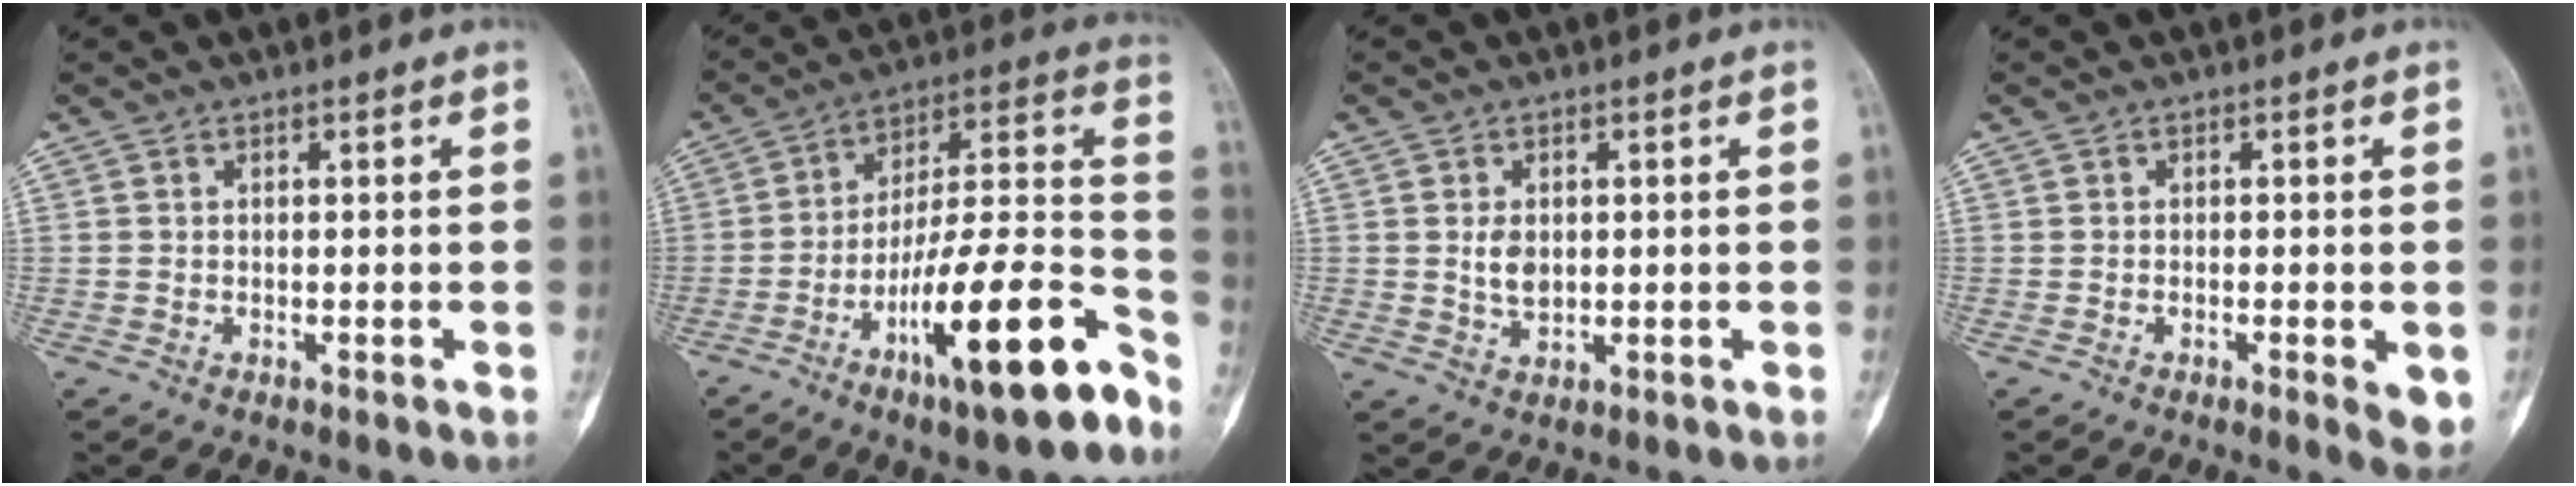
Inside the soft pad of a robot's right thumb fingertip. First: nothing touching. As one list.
[{"total": 23.0, "force": [-12.6, 5.5, 18.5], "torque": [-0.268, 0.083, -0.201]}, {"total": 3.8, "force": [0.4, 2.5, 2.8], "torque": [-0.044, -0.006, 0.014]}, {"total": 3.9, "force": [-1.1, 1.0, 3.6], "torque": [-0.050, -0.009, -0.016]}]